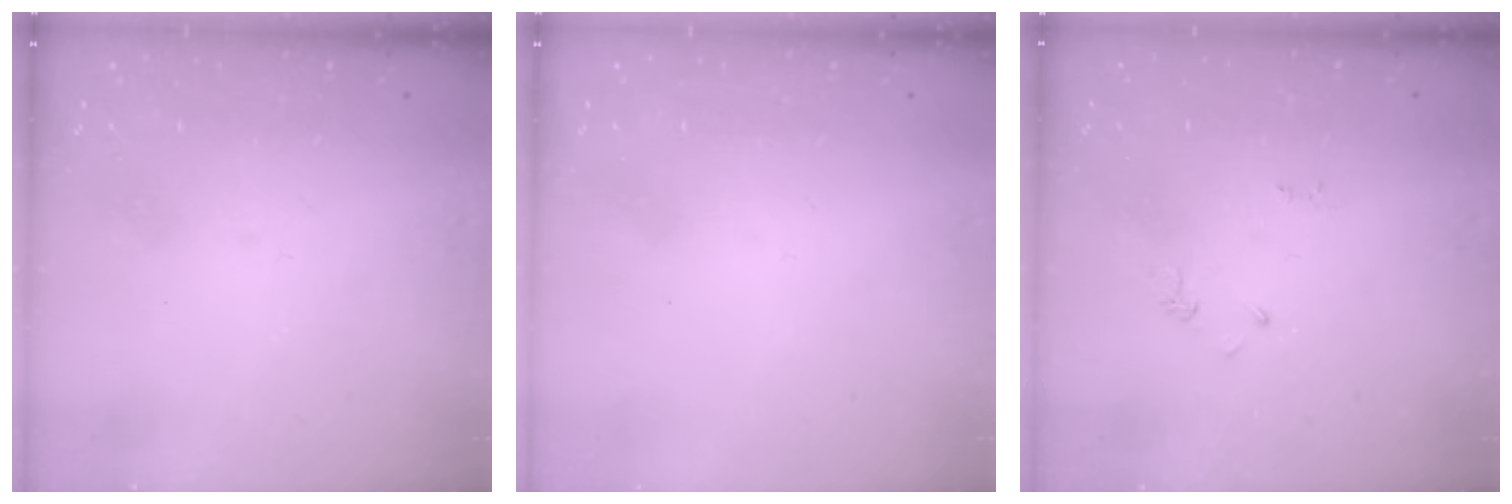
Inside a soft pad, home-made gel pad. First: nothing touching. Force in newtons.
{"total": 1.7, "press": 1.6, "slide": 0.1}
{"total": 2.6, "press": 2.6, "slide": 0.4}